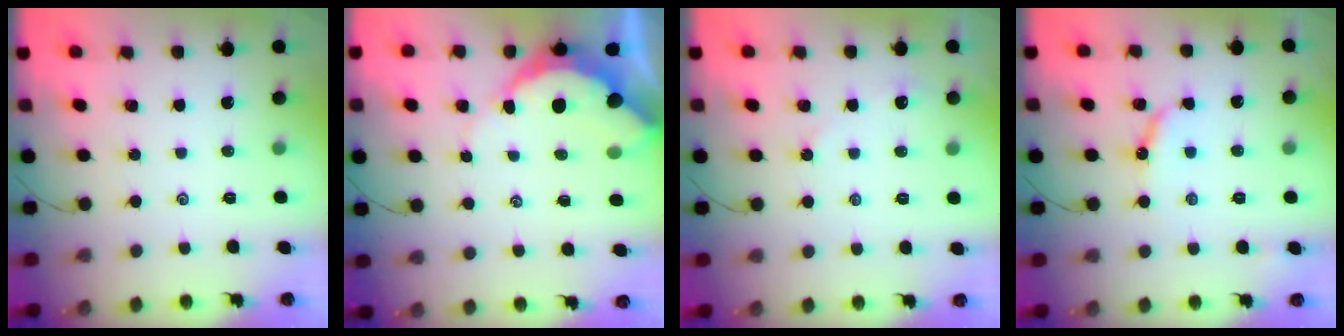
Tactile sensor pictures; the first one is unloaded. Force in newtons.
{"total": 7.7, "press": 7.7, "slide": 0.8}
{"total": 2.3, "press": 2.3, "slide": 0.3}
{"total": 6.1, "press": 6.1, "slide": 0.4}